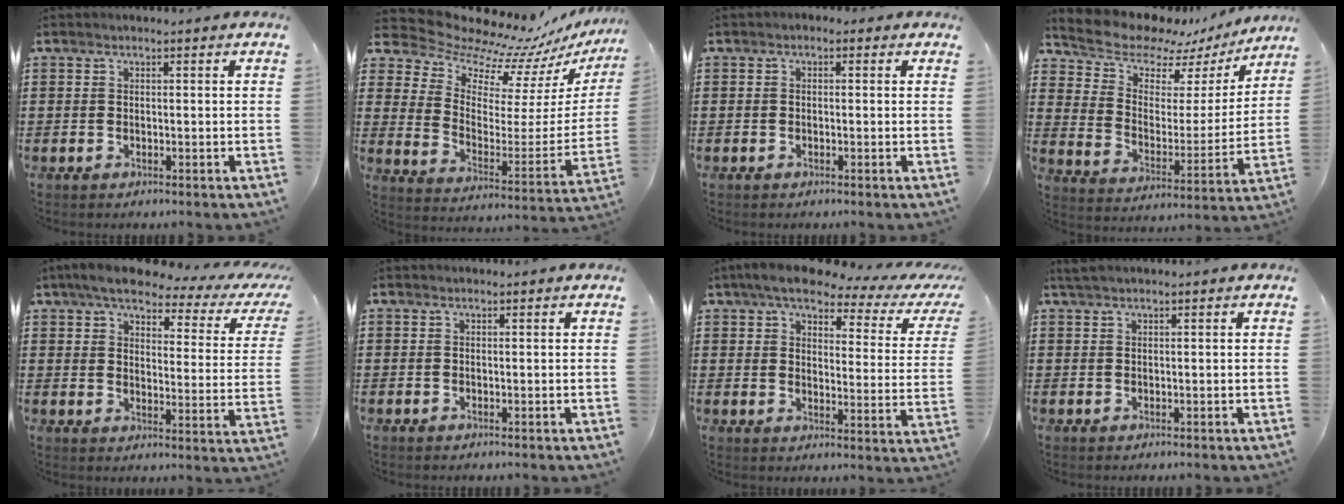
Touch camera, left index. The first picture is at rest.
{"total": 10.0, "force": [8.7, 4.1, 2.8], "torque": [-0.079, -0.079, 0.146]}
{"total": 0.8, "force": [-0.4, 0.7, 0.3], "torque": [-0.007, 0.003, -0.009]}
{"total": 8.3, "force": [7.5, 3.1, 1.3], "torque": [-0.058, -0.060, 0.131]}
{"total": 6.0, "force": [4.7, 1.3, 3.6], "torque": [-0.084, -0.021, 0.075]}
{"total": 0.0}
{"total": 6.5, "force": [5.0, 1.6, 3.9], "torque": [-0.084, -0.023, 0.079]}
{"total": 0.8, "force": [0.5, 0.0, 0.6], "torque": [-0.012, 0.000, 0.011]}